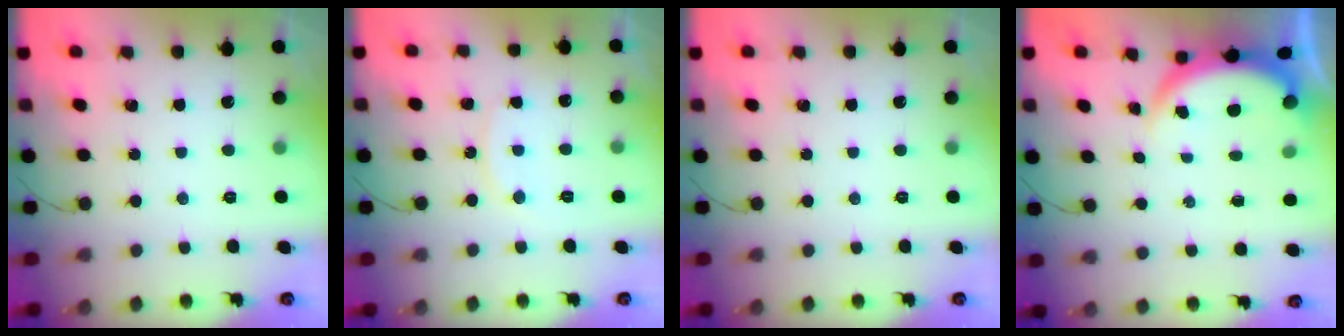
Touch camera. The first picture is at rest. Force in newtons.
{"total": 6.6, "press": 6.6, "slide": 0.3}
{"total": 0.0}
{"total": 3.8, "press": 3.8, "slide": 0.1}